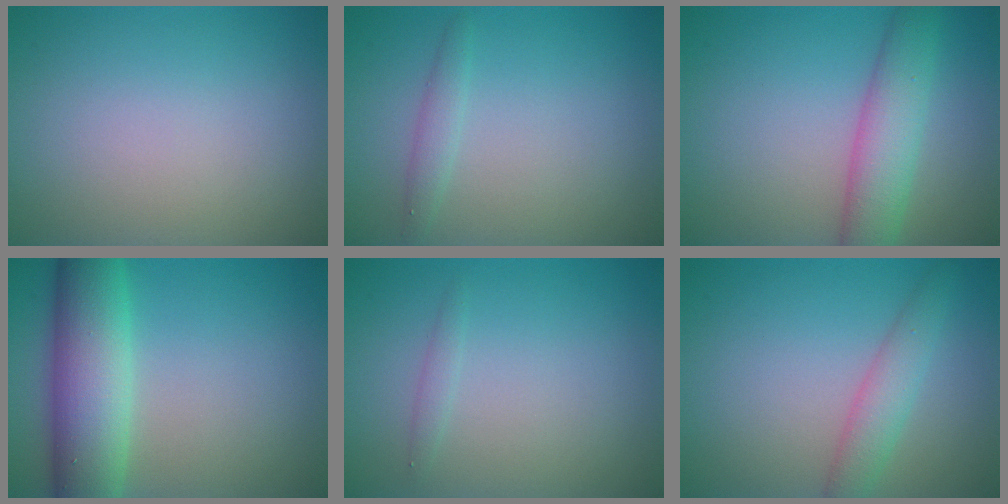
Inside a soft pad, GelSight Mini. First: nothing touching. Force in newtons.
{"total": 1.3, "press": 1.3, "slide": 0.1}
{"total": 5.0, "press": 5.0, "slide": 0.2}
{"total": 8.5, "press": 8.5, "slide": 0.5}
{"total": 0.7, "press": 0.7, "slide": 0.0}
{"total": 2.7, "press": 2.7, "slide": 0.2}